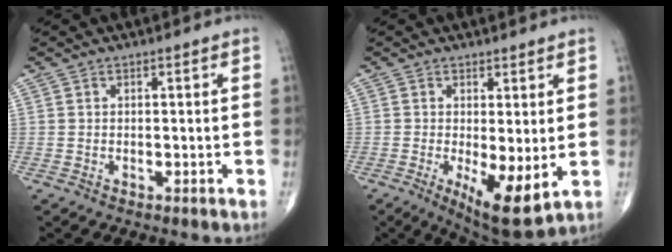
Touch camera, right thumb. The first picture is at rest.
{"total": 9.0, "force": [-1.5, 2.8, 8.4], "torque": [-0.137, -0.028, -0.016]}